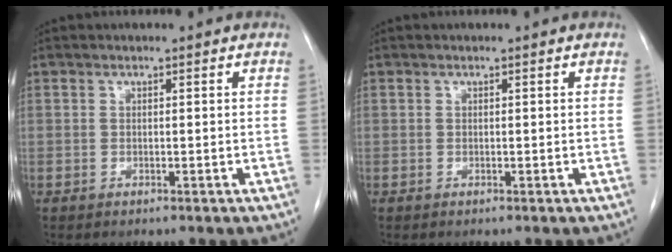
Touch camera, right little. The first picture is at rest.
{"total": 0.0}